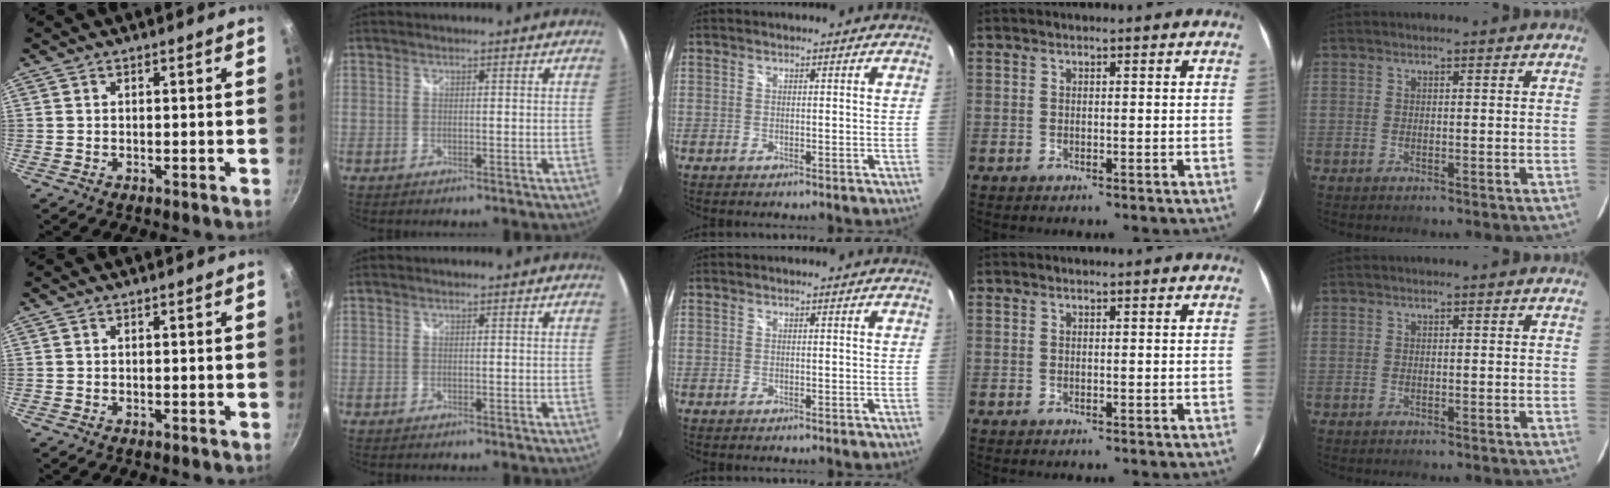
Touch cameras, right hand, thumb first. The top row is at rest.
{}